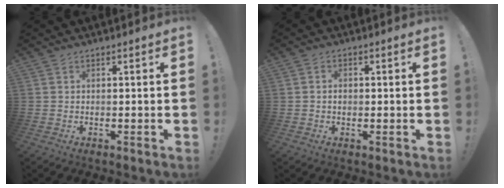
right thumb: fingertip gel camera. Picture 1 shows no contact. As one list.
[{"total": 1.6, "force": [-0.3, 1.4, 0.8], "torque": [-0.015, 0.006, -0.006]}]